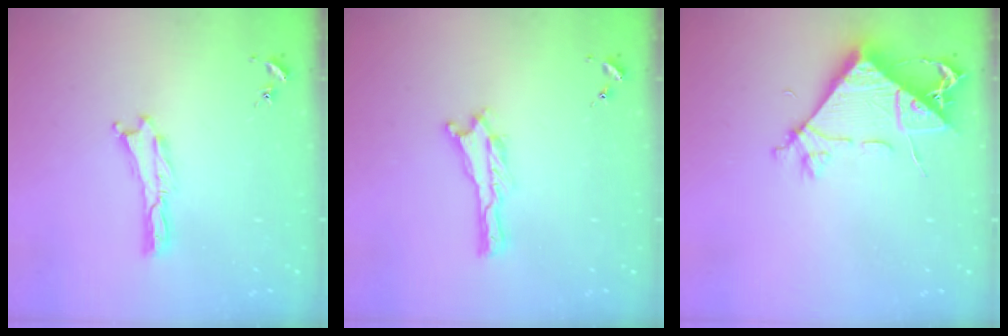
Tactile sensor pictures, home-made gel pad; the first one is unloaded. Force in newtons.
{"total": 0.0}
{"total": 7.7, "press": 7.6, "slide": 1.1}